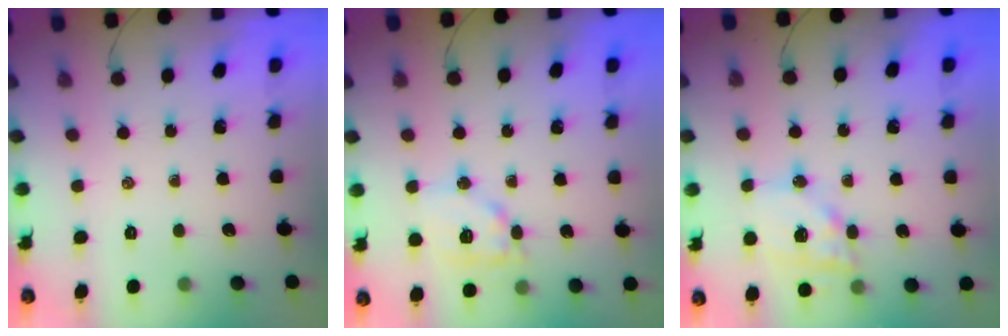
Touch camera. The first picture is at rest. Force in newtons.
{"total": 12.4, "press": 12.3, "slide": 1.2}
{"total": 14.5, "press": 14.2, "slide": 2.9}